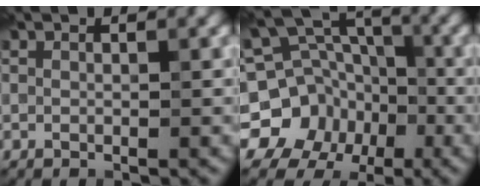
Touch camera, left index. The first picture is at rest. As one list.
[{"total": 11.1, "force": [-5.0, 9.5, 3.0], "torque": [-0.061, -0.006, -0.101]}]